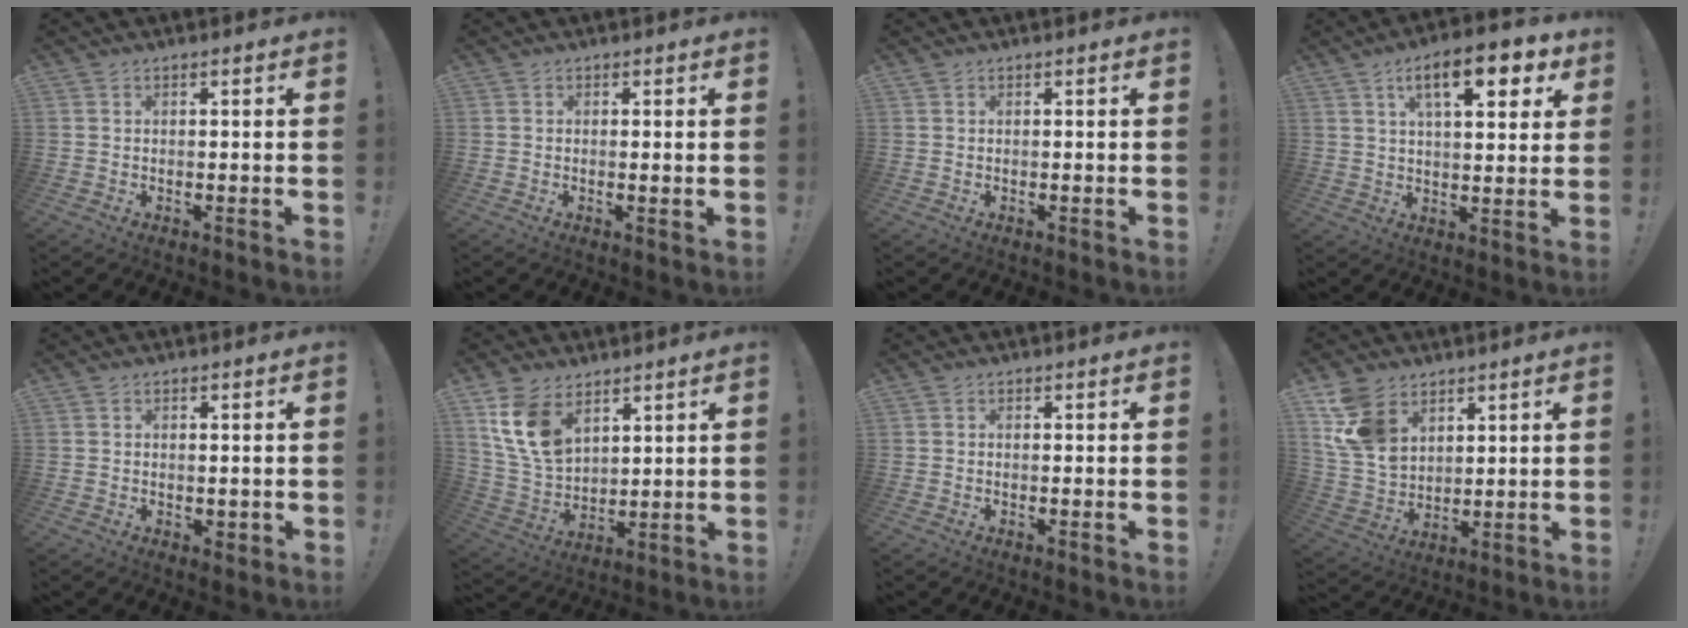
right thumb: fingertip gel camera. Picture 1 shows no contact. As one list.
[{"total": 1.1, "force": [0.4, -0.2, 1.0], "torque": [-0.011, -0.005, 0.006]}, {"total": 0.0}, {"total": 14.1, "force": [6.2, 5.1, 11.6], "torque": [-0.160, -0.017, 0.093]}, {"total": 1.3, "force": [0.3, 1.0, 0.7], "torque": [-0.003, -0.002, 0.005]}, {"total": 13.1, "force": [7.2, 8.2, 7.2], "torque": [-0.157, -0.031, 0.146]}, {"total": 0.0}, {"total": 13.8, "force": [7.2, 9.5, 6.9], "torque": [-0.150, -0.031, 0.148]}]